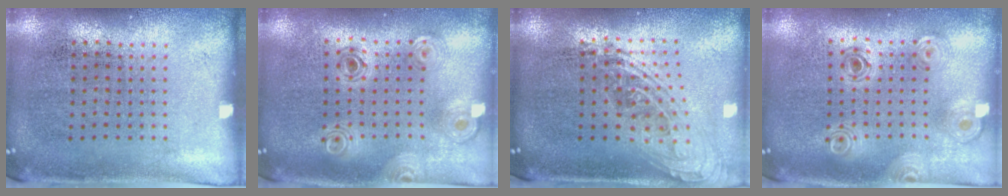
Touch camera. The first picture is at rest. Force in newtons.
{"total": 0.9, "press": 0.9, "slide": 0.2}
{"total": 2.1, "press": 1.6, "slide": 1.4}
{"total": 0.9, "press": 0.9, "slide": 0.2}